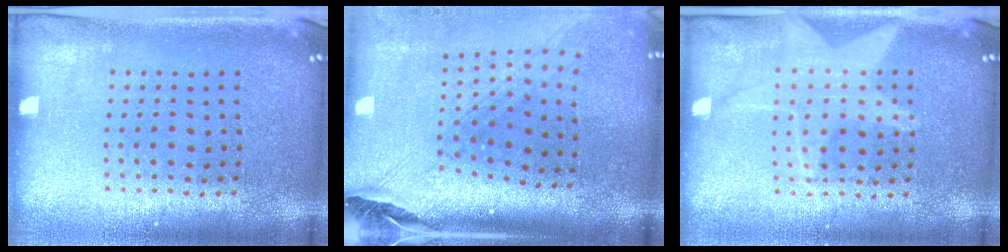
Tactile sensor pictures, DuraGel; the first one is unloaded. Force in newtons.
{"total": 2.7, "press": 1.9, "slide": 1.9}
{"total": 1.3, "press": 1.2, "slide": 0.3}